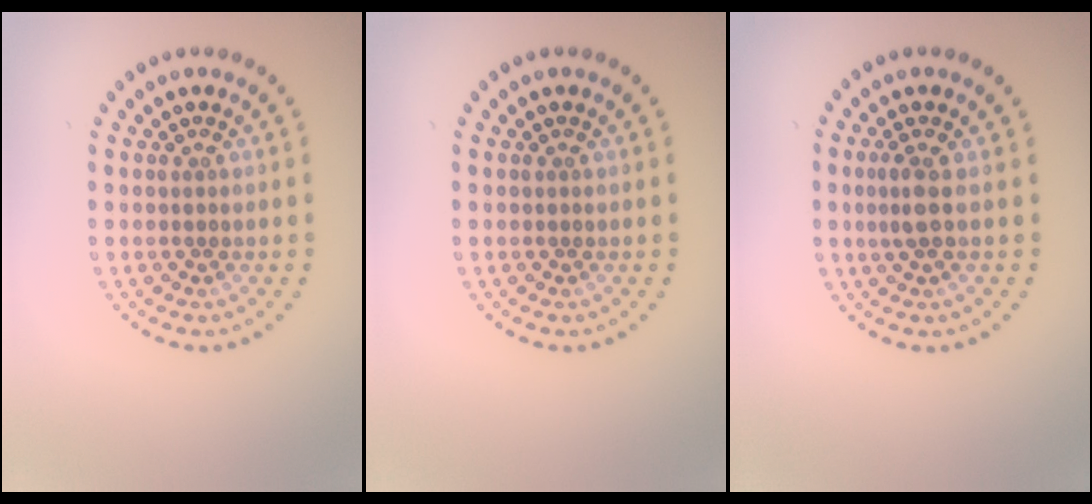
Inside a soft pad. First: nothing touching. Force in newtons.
{"total": 0.0}
{"total": 1.6, "press": 1.4, "slide": 0.8}